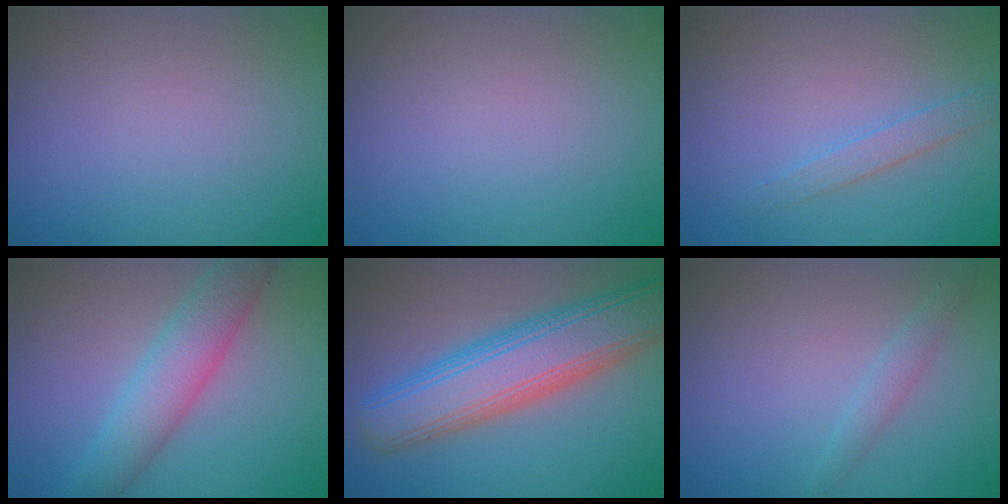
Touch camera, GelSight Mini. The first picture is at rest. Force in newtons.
{"total": 0.0}
{"total": 1.5, "press": 1.5, "slide": 0.1}
{"total": 5.1, "press": 5.1, "slide": 0.1}
{"total": 9.0, "press": 9.0, "slide": 0.4}
{"total": 1.4, "press": 1.4, "slide": 0.0}